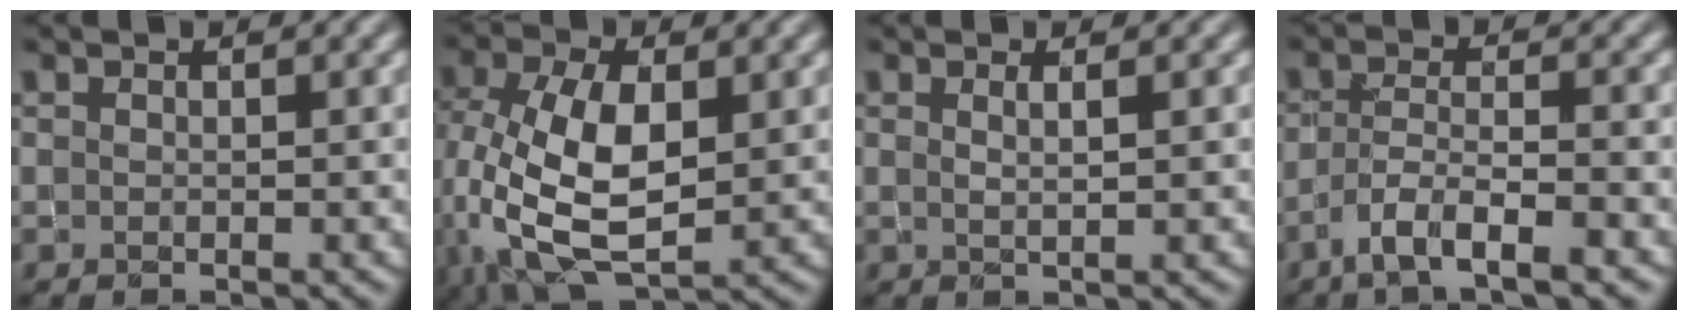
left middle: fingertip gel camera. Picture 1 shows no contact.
{"total": 10.7, "force": [-0.4, 6.2, 8.7], "torque": [-0.204, -0.009, -0.003]}
{"total": 1.1, "force": [0.5, 0.3, 0.9], "torque": [-0.013, 0.000, 0.005]}
{"total": 4.6, "force": [-3.1, 0.9, 3.3], "torque": [-0.065, -0.002, -0.060]}